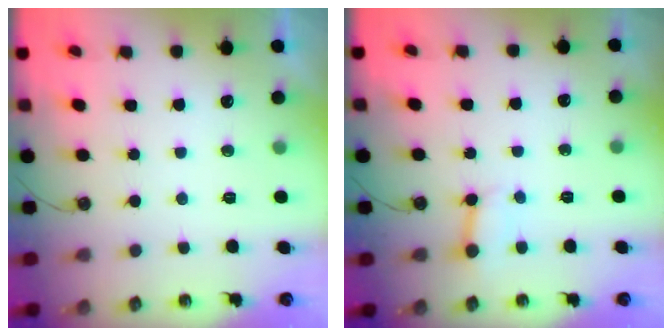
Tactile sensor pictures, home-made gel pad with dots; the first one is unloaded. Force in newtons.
{"total": 2.5, "press": 2.5, "slide": 0.0}